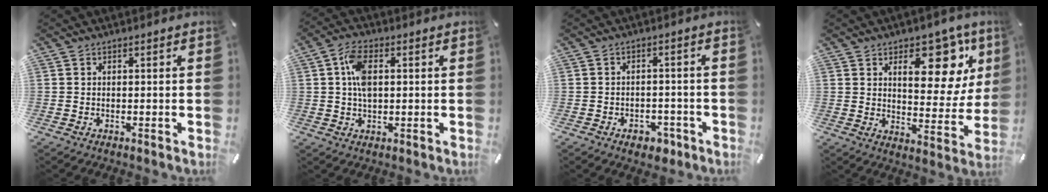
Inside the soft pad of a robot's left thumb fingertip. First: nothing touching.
{"total": 6.6, "force": [1.1, 3.6, 5.4], "torque": [-0.117, 0.004, 0.013]}
{"total": 4.3, "force": [-2.5, 3.0, 2.0], "torque": [-0.027, 0.013, -0.042]}
{"total": 16.7, "force": [8.0, 9.4, 11.3], "torque": [-0.128, -0.049, 0.129]}